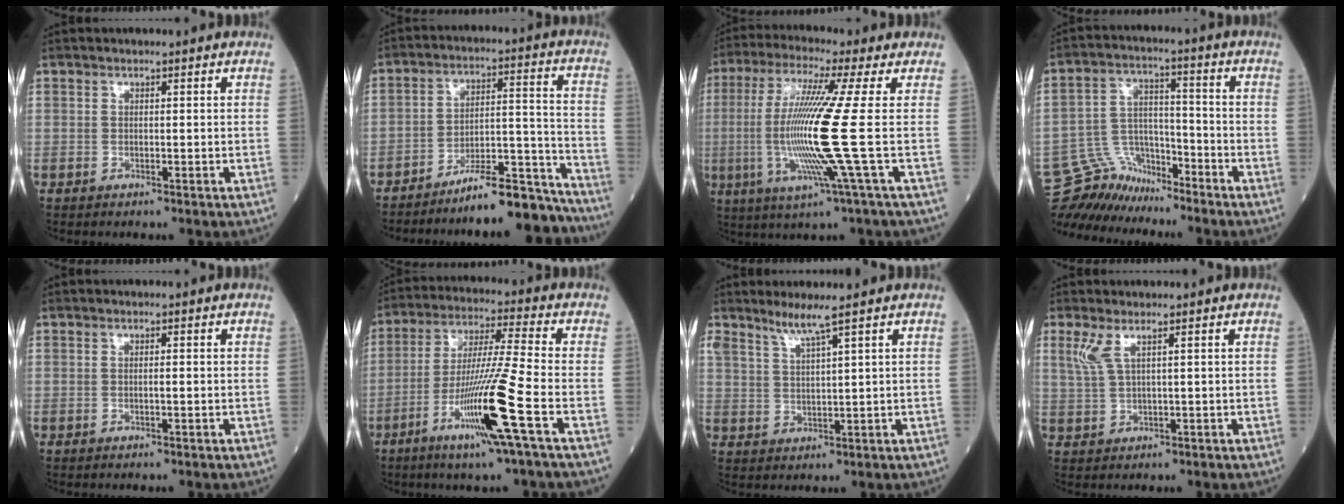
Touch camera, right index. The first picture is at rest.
{"total": 12.5, "force": [-11.6, 1.5, 4.2], "torque": [-0.033, 0.059, -0.190]}
{"total": 14.3, "force": [-1.3, -2.2, 14.1], "torque": [-0.287, -0.019, -0.031]}
{"total": 8.9, "force": [-8.5, 2.6, -0.3], "torque": [-0.004, 0.030, -0.161]}
{"total": 0.7, "force": [-0.2, 0.0, 0.7], "torque": [-0.011, 0.002, -0.002]}
{"total": 13.8, "force": [-5.5, -1.7, 12.5], "torque": [-0.242, -0.019, -0.105]}
{"total": 3.9, "force": [3.1, -0.8, 2.3], "torque": [-0.049, -0.007, 0.065]}
{"total": 3.2, "force": [1.7, 0.3, 2.7], "torque": [-0.071, 0.007, 0.042]}